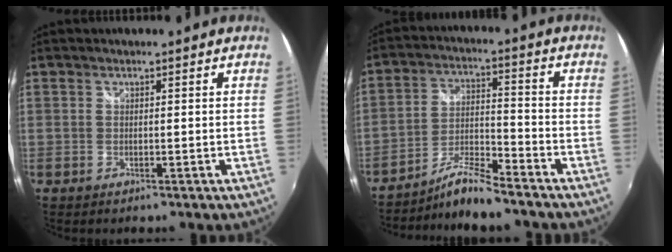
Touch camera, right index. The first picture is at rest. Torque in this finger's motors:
{"motor_torque": [0.49, -0.58, 0.11, 0.01]}